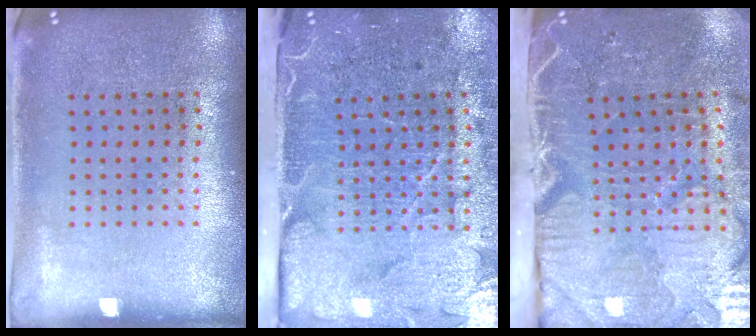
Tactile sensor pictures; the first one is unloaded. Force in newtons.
{"total": 4.9, "press": 4.0, "slide": 3.0}
{"total": 5.5, "press": 4.4, "slide": 3.3}